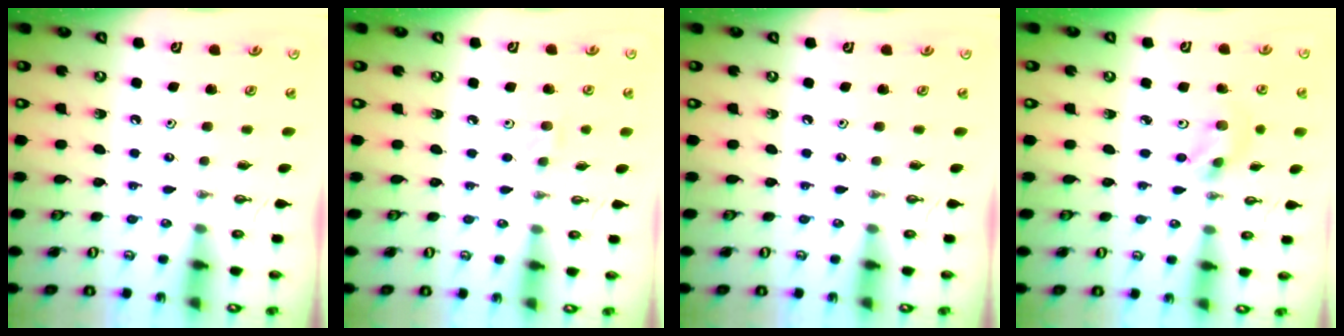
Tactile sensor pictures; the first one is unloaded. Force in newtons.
{"total": 3.5, "press": 3.4, "slide": 0.9}
{"total": 0.0}
{"total": 4.7, "press": 4.6, "slide": 0.7}